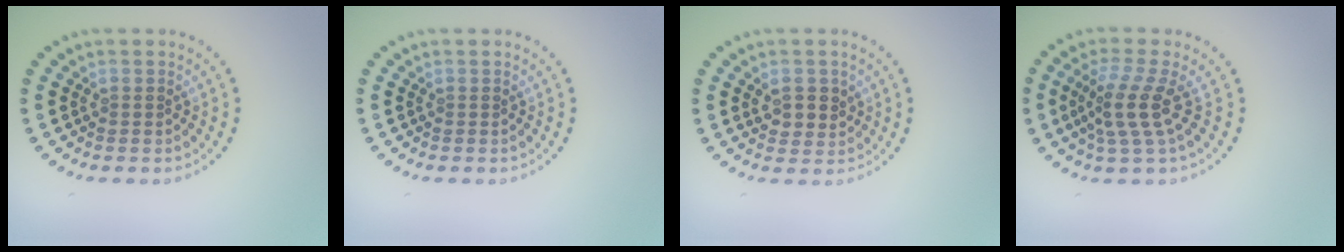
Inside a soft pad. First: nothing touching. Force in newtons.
{"total": 0.0}
{"total": 2.5, "press": 2.4, "slide": 0.8}
{"total": 3.6, "press": 2.7, "slide": 2.4}